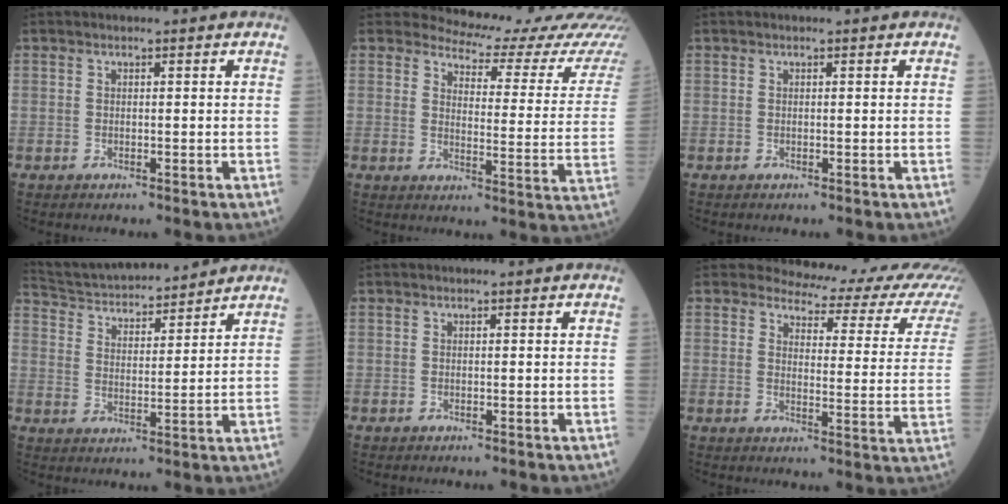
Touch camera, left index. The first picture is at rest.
{"total": 16.8, "force": [16.4, 2.8, 1.9], "torque": [0.008, -0.100, 0.158]}
{"total": 0.0}
{"total": 14.9, "force": [14.1, 2.0, 4.5], "torque": [-0.085, 0.027, 0.233]}
{"total": 0.0}
{"total": 16.5, "force": [15.5, 4.0, 4.0], "torque": [-0.015, -0.063, 0.141]}